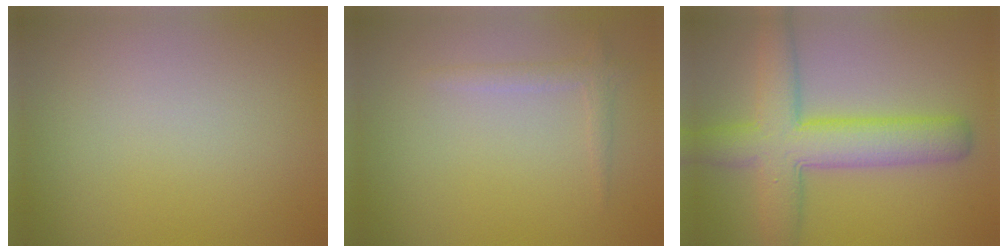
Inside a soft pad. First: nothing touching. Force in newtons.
{"total": 1.4, "press": 1.4, "slide": 0.1}
{"total": 7.5, "press": 7.5, "slide": 0.2}